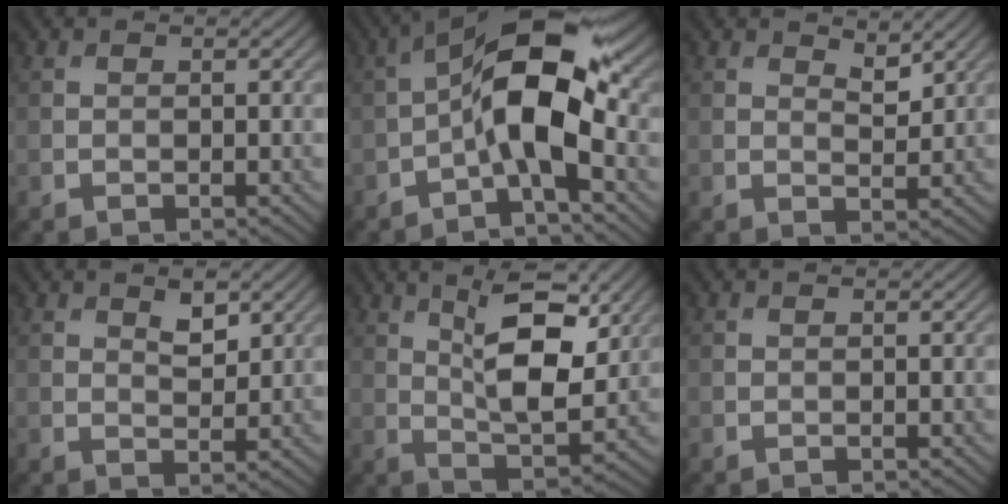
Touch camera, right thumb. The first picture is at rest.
{"total": 10.5, "force": [-1.7, 3.6, 9.7], "torque": [-0.170, 0.023, -0.043]}
{"total": 2.7, "force": [2.1, 0.9, 1.5], "torque": [-0.025, -0.008, 0.037]}
{"total": 2.8, "force": [1.6, 1.2, 2.0], "torque": [-0.034, -0.005, 0.030]}
{"total": 11.2, "force": [4.5, 3.9, 9.5], "torque": [-0.153, -0.003, 0.072]}
{"total": 0.0}